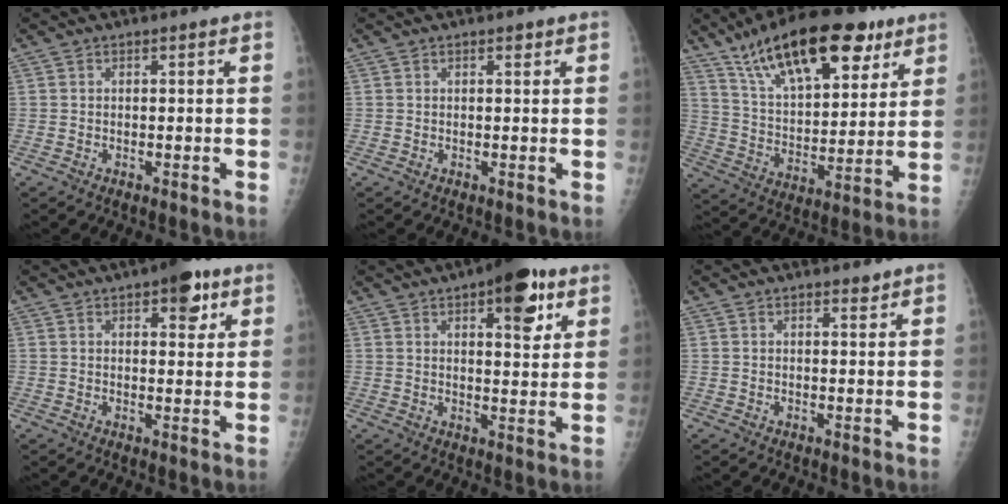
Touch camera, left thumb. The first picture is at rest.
{"total": 0.7, "force": [0.5, 0.3, 0.4], "torque": [-0.004, -0.002, 0.007]}
{"total": 23.4, "force": [14.2, 9.8, 15.8], "torque": [-0.222, -0.037, 0.240]}
{"total": 6.7, "force": [3.6, 3.0, 4.8], "torque": [-0.036, -0.012, 0.041]}
{"total": 11.4, "force": [5.9, 4.5, 8.6], "torque": [-0.085, -0.022, 0.076]}
{"total": 1.4, "force": [1.2, 0.5, 0.5], "torque": [-0.002, -0.009, 0.017]}